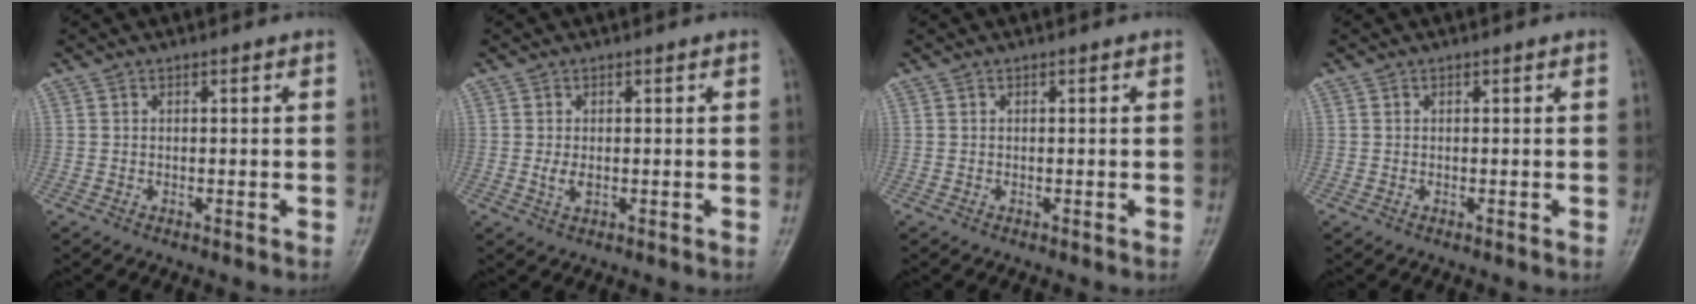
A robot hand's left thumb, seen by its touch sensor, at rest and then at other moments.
{"total": 2.1, "force": [0.1, 1.2, 1.7], "torque": [-0.033, -0.006, 0.003]}
{"total": 0.0}
{"total": 0.0}